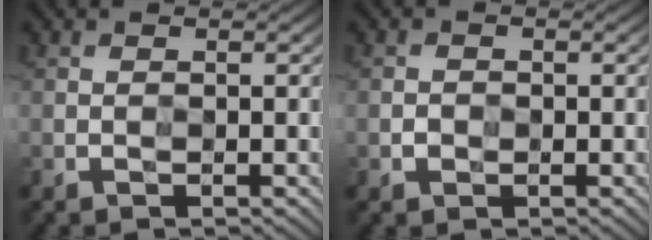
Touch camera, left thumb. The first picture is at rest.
{"total": 0.9, "force": [-0.3, 0.7, -0.4], "torque": [0.015, -0.001, -0.005]}